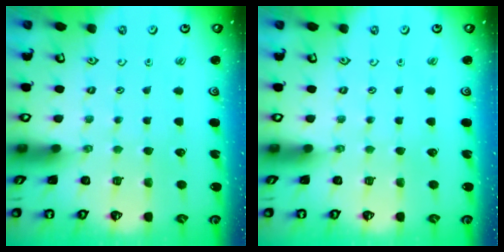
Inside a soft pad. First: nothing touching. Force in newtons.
{"total": 0.0}